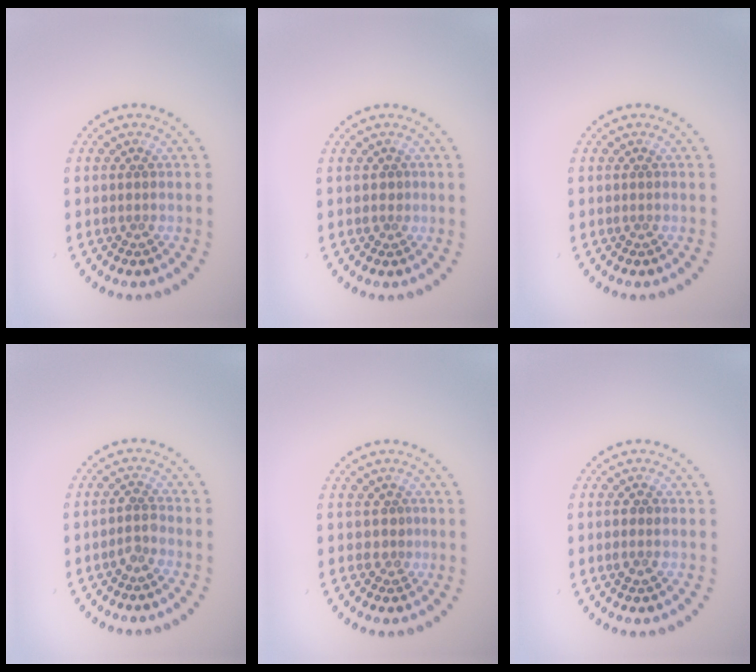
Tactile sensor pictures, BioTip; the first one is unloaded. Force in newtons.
{"total": 0.5, "press": 0.2, "slide": 0.5}
{"total": 0.0}
{"total": 1.3, "press": 1.0, "slide": 0.8}
{"total": 1.0, "press": 0.5, "slide": 0.8}
{"total": 1.3, "press": 1.3, "slide": 0.4}